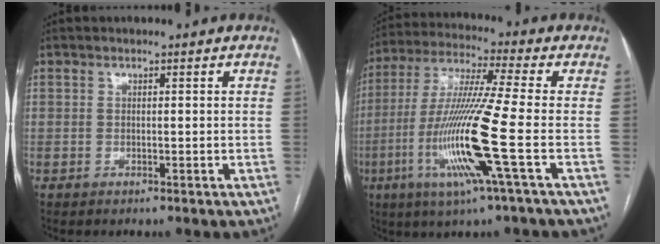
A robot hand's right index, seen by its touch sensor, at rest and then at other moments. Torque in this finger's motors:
{"motor_torque": [2.14, 0.00, 1.05, 0.21]}